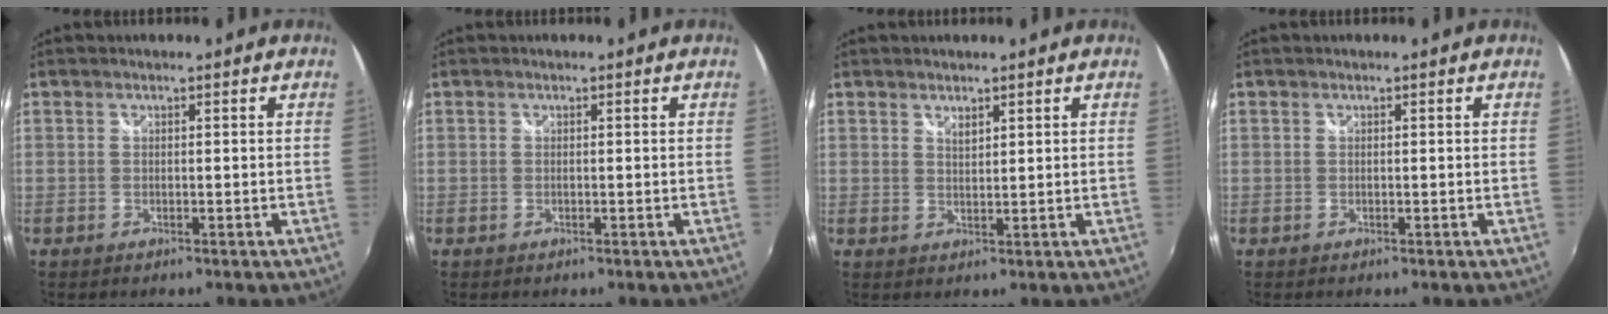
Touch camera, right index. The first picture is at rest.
{"total": 0.0}
{"total": 1.7, "force": [1.3, 0.6, 0.8], "torque": [-0.012, 0.000, 0.023]}
{"total": 0.0}